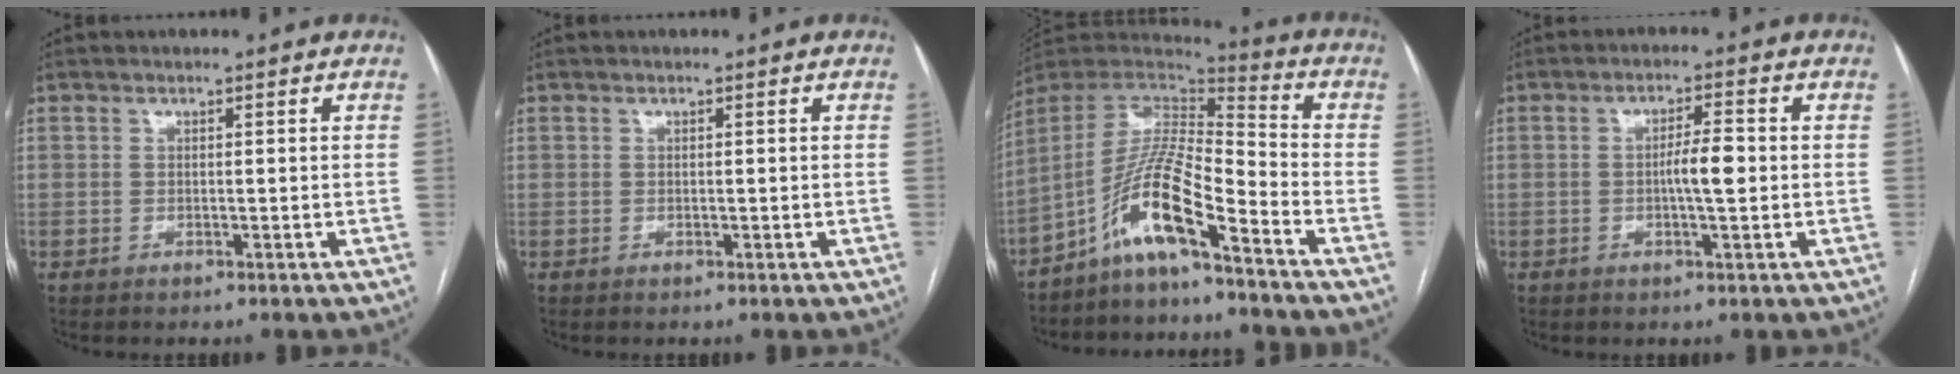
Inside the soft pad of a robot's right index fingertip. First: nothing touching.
{"total": 0.0}
{"total": 11.7, "force": [-7.5, 1.1, 9.0], "torque": [-0.174, 0.015, -0.144]}
{"total": 4.3, "force": [-0.3, 0.5, 4.3], "torque": [-0.073, 0.003, -0.005]}